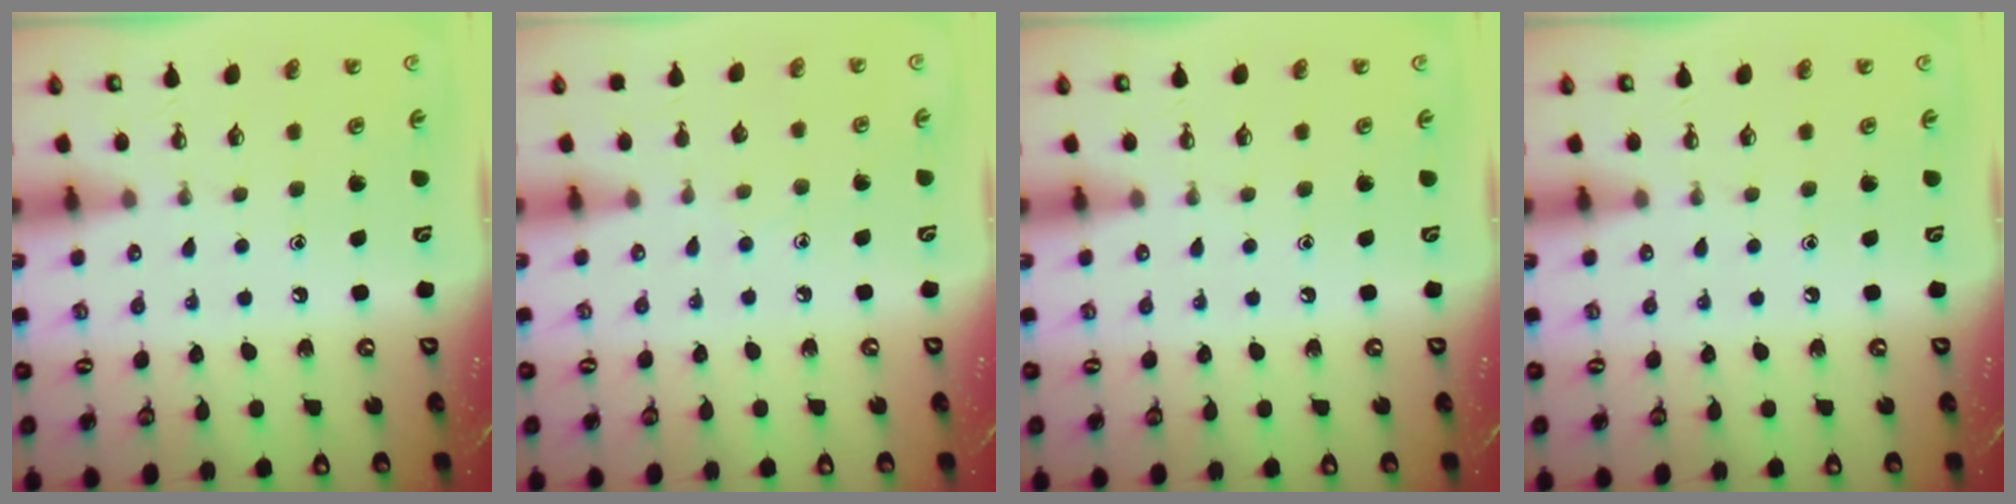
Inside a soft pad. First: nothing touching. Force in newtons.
{"total": 4.6, "press": 4.6, "slide": 0.5}
{"total": 0.0}
{"total": 0.0}